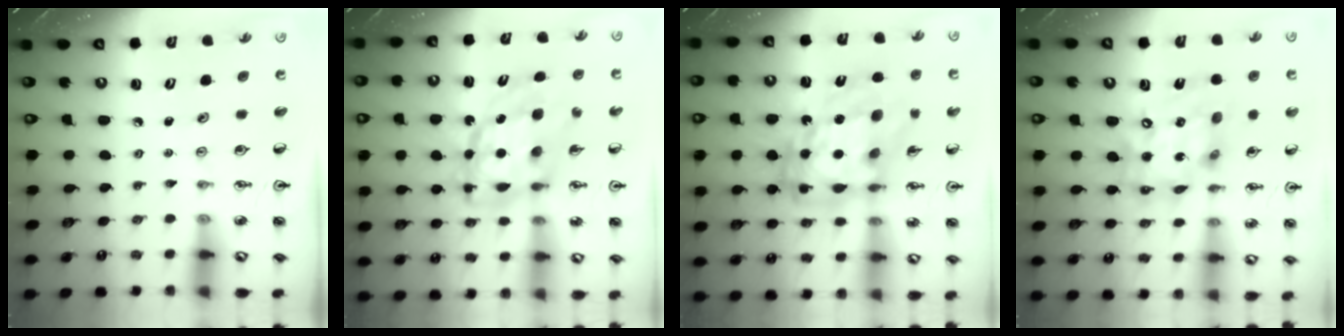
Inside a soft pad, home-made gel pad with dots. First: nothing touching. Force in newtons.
{"total": 14.0, "press": 13.9, "slide": 1.2}
{"total": 21.1, "press": 21.0, "slide": 2.4}
{"total": 17.2, "press": 17.1, "slide": 1.4}